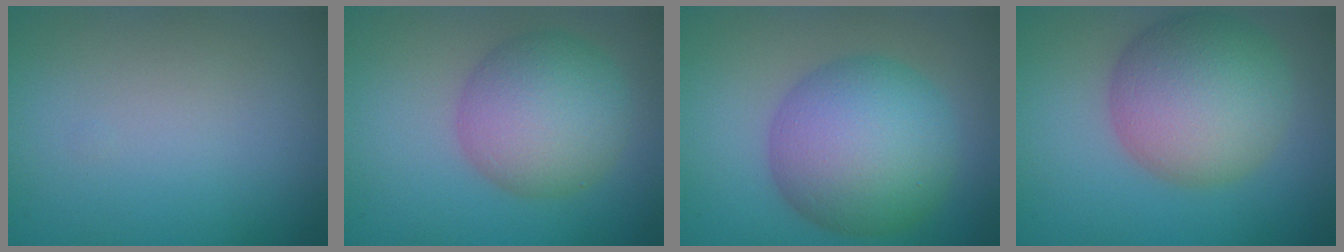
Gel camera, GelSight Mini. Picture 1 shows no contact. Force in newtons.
{"total": 7.1, "press": 7.1, "slide": 0.3}
{"total": 9.8, "press": 9.8, "slide": 0.1}
{"total": 8.8, "press": 8.8, "slide": 0.4}